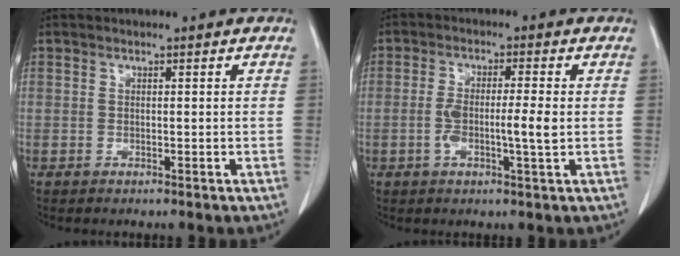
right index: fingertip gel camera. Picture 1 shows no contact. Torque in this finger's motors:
{"motor_torque": [-0.06, 0.14, 0.10, 0.02]}